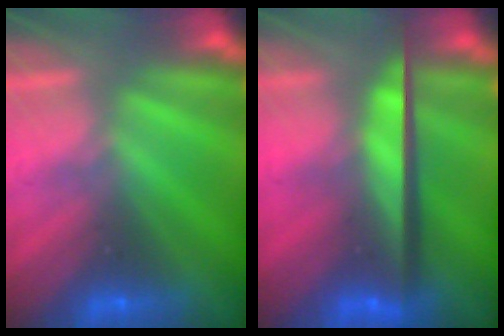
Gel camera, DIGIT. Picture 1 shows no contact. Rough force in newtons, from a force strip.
{"total": 7.9}